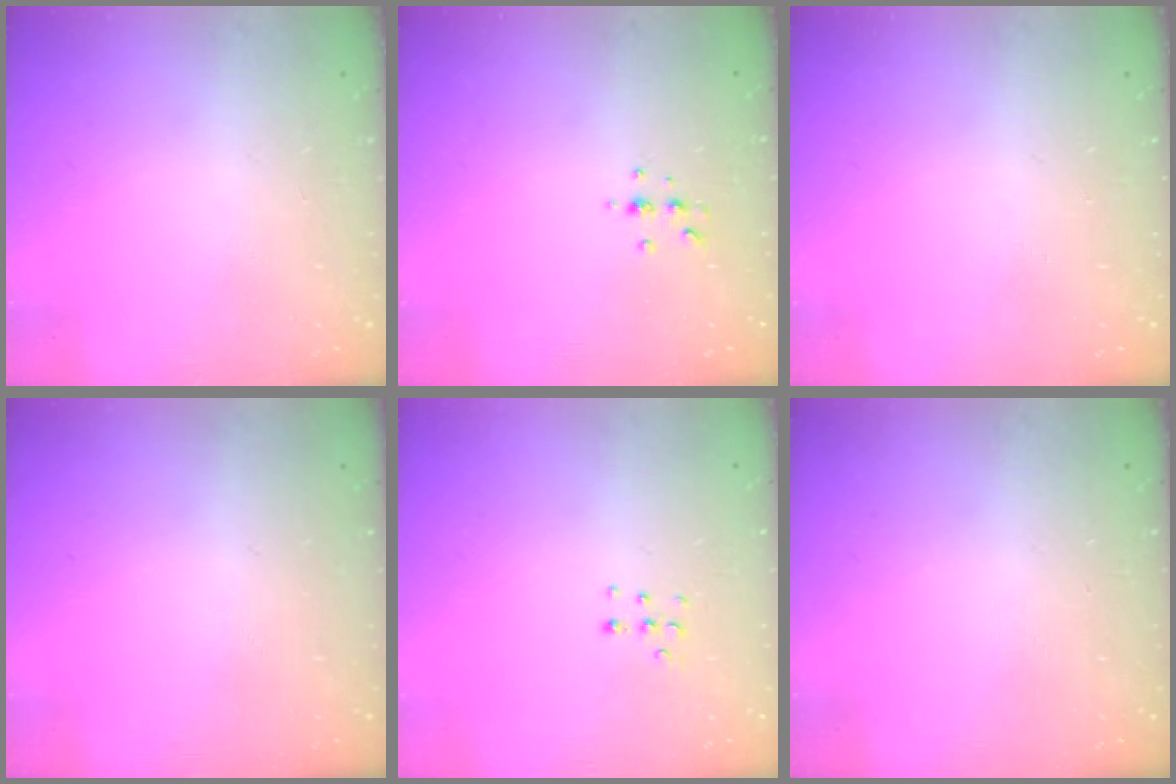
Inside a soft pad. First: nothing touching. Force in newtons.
{"total": 4.1, "press": 3.7, "slide": 1.7}
{"total": 0.0}
{"total": 0.0}
{"total": 3.9, "press": 3.8, "slide": 1.0}
{"total": 0.0}